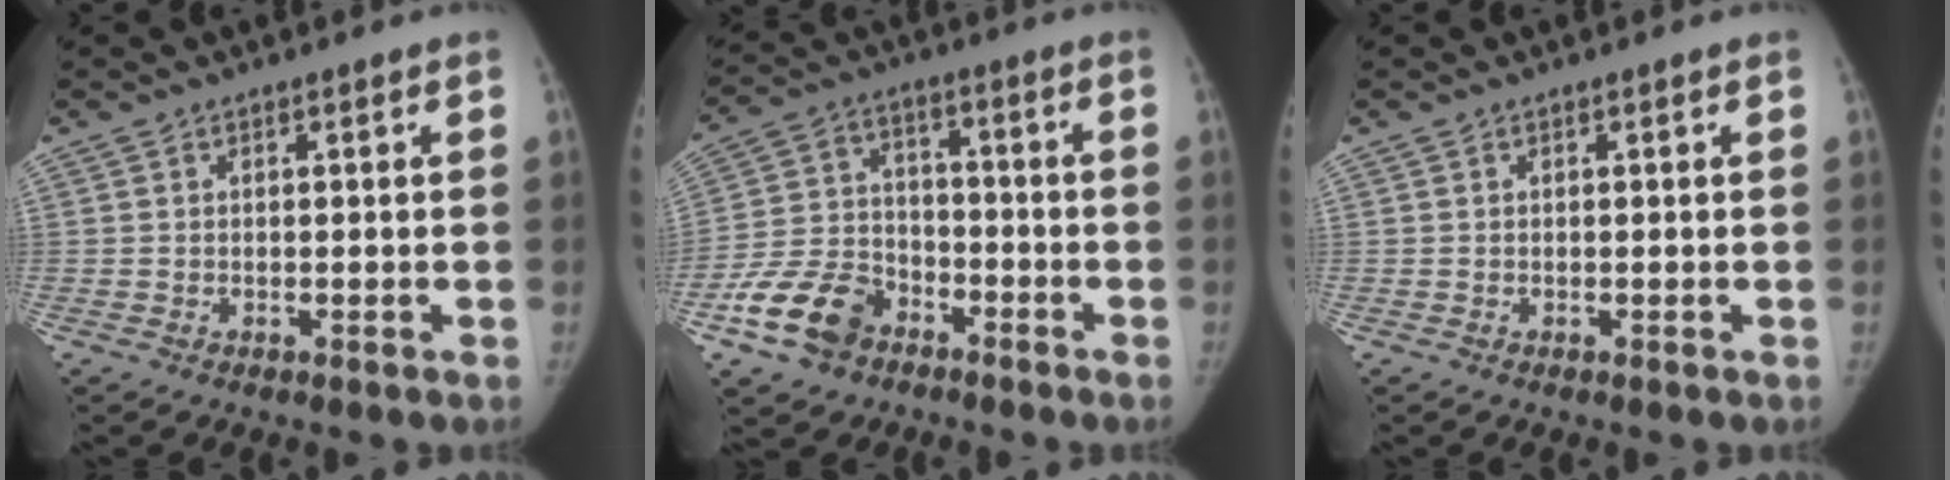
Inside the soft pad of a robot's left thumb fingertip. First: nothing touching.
{"total": 11.9, "force": [-7.0, 8.1, 5.2], "torque": [-0.089, 0.041, -0.133]}
{"total": 0.0}